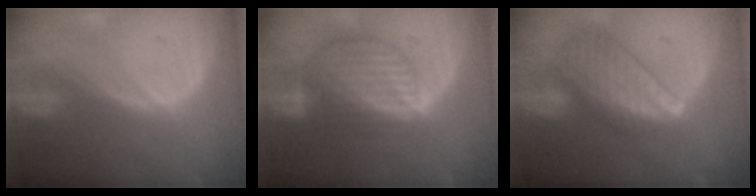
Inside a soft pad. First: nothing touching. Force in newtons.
{"total": 8.9, "press": 7.7, "slide": 4.4}
{"total": 9.5, "press": 8.3, "slide": 4.6}